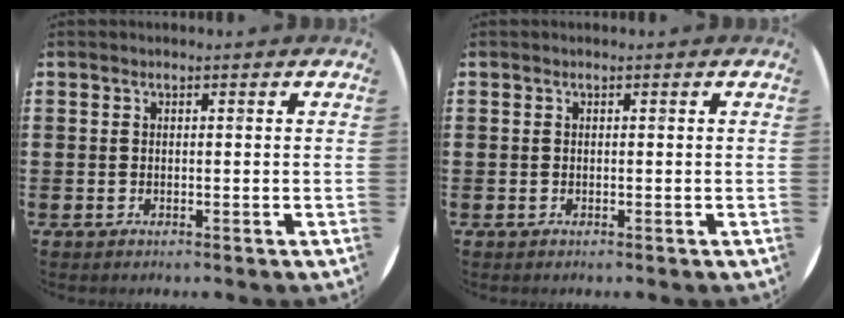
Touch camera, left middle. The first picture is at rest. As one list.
[{"total": 0.0}]